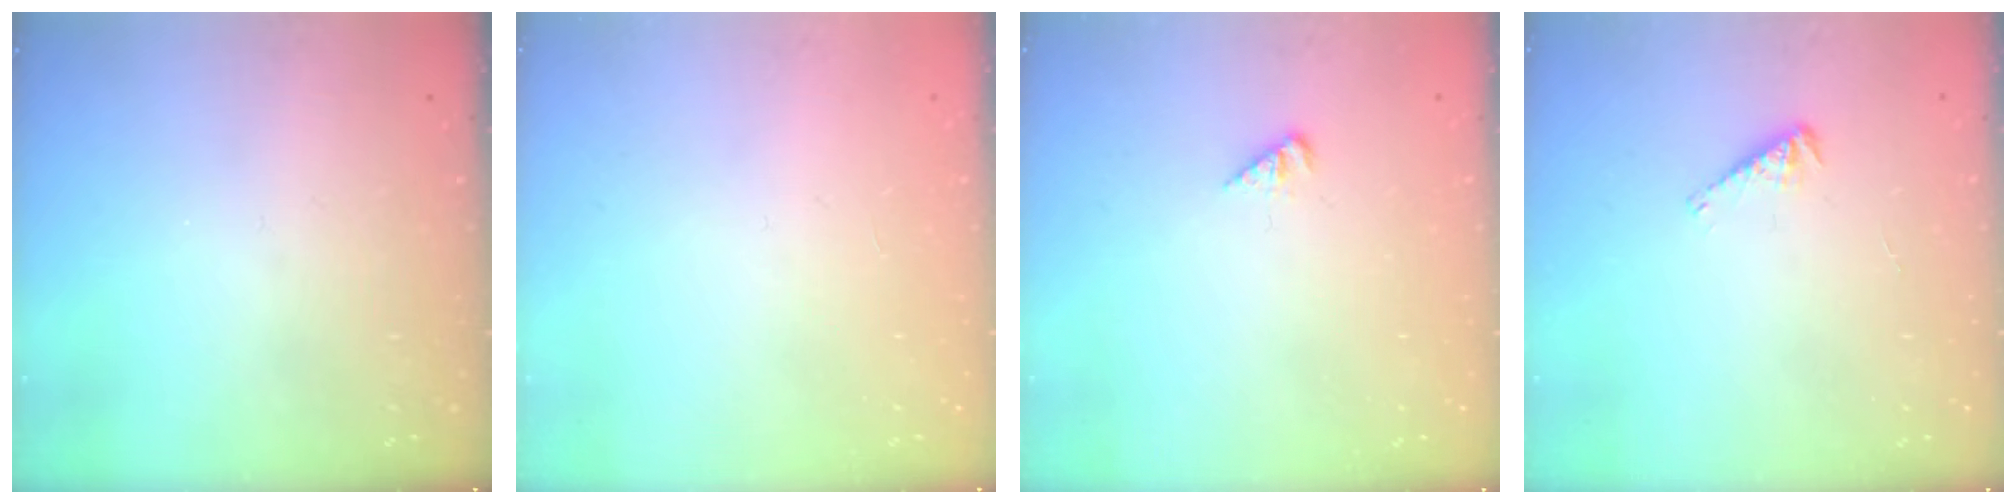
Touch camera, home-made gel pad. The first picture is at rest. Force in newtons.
{"total": 0.0}
{"total": 1.5, "press": 1.5, "slide": 0.3}
{"total": 3.9, "press": 3.8, "slide": 0.7}